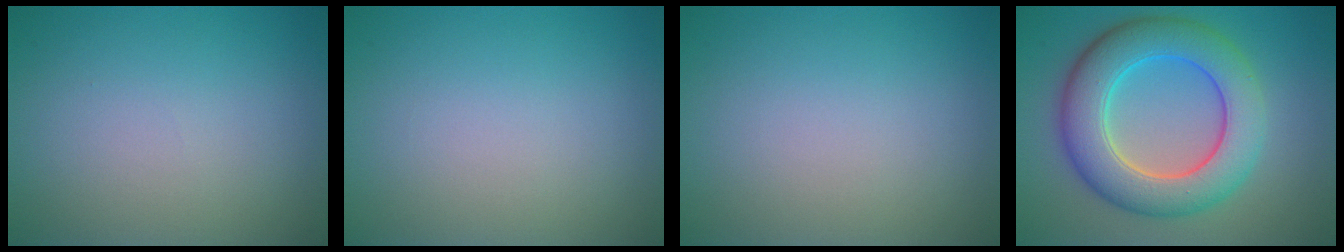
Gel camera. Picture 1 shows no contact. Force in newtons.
{"total": 0.0}
{"total": 0.0}
{"total": 8.7, "press": 8.7, "slide": 0.3}